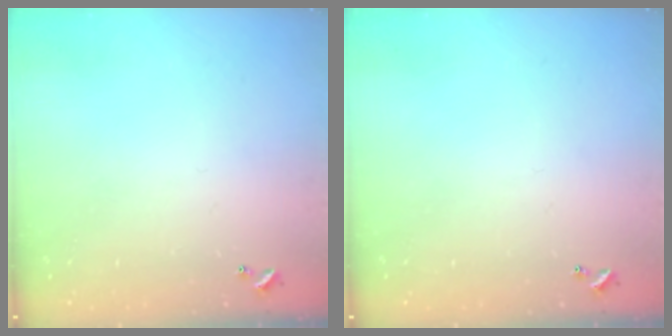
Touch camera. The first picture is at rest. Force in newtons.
{"total": 0.0}